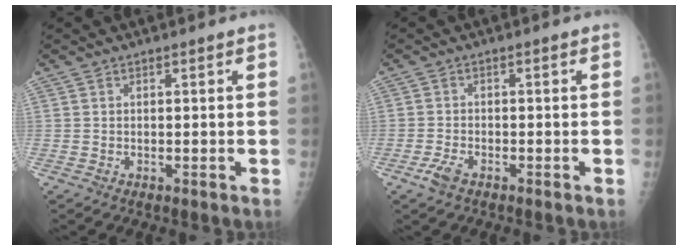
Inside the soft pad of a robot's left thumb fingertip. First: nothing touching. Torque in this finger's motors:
{"motor_torque": [-0.36, 0.30, 0.09, -0.03, 0.01]}